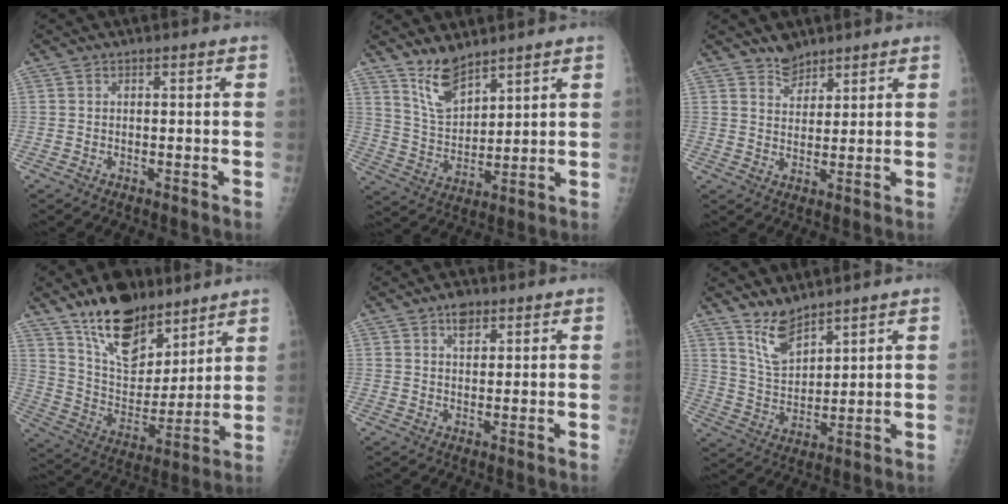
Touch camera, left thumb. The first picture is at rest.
{"total": 8.0, "force": [6.4, 3.0, 3.8], "torque": [-0.054, -0.050, 0.137]}
{"total": 3.7, "force": [3.2, 1.8, 0.5], "torque": [0.012, -0.026, 0.055]}
{"total": 18.6, "force": [13.0, 9.0, 9.7], "torque": [-0.107, -0.077, 0.232]}
{"total": 3.4, "force": [2.1, 2.0, 1.9], "torque": [-0.018, -0.008, 0.033]}
{"total": 7.2, "force": [5.9, 2.5, 3.2], "torque": [-0.048, -0.048, 0.129]}